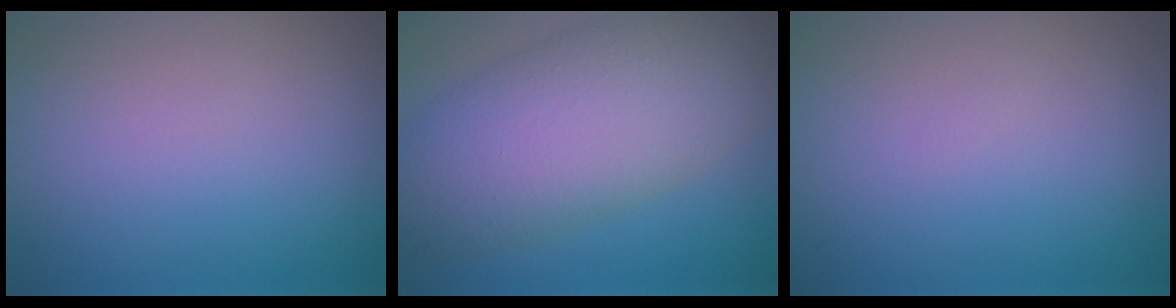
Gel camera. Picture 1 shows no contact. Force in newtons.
{"total": 9.9, "press": 9.9, "slide": 0.3}
{"total": 0.0}